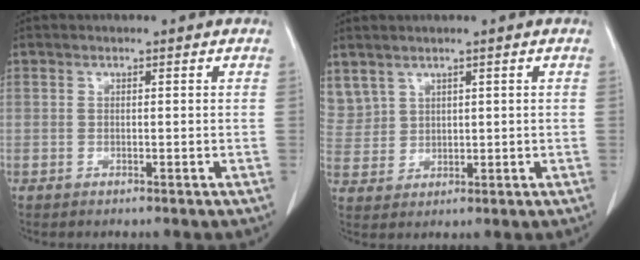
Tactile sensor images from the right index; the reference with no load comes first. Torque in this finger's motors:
{"motor_torque": [-0.26, 0.23, -0.11, -0.01]}